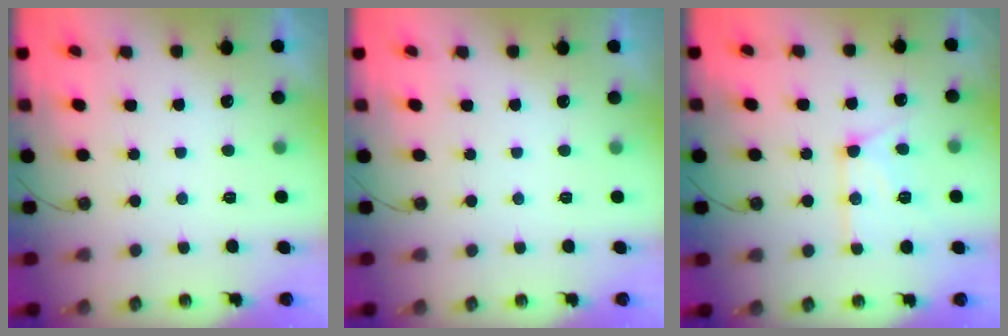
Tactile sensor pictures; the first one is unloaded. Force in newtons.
{"total": 0.0}
{"total": 13.2, "press": 13.1, "slide": 1.2}